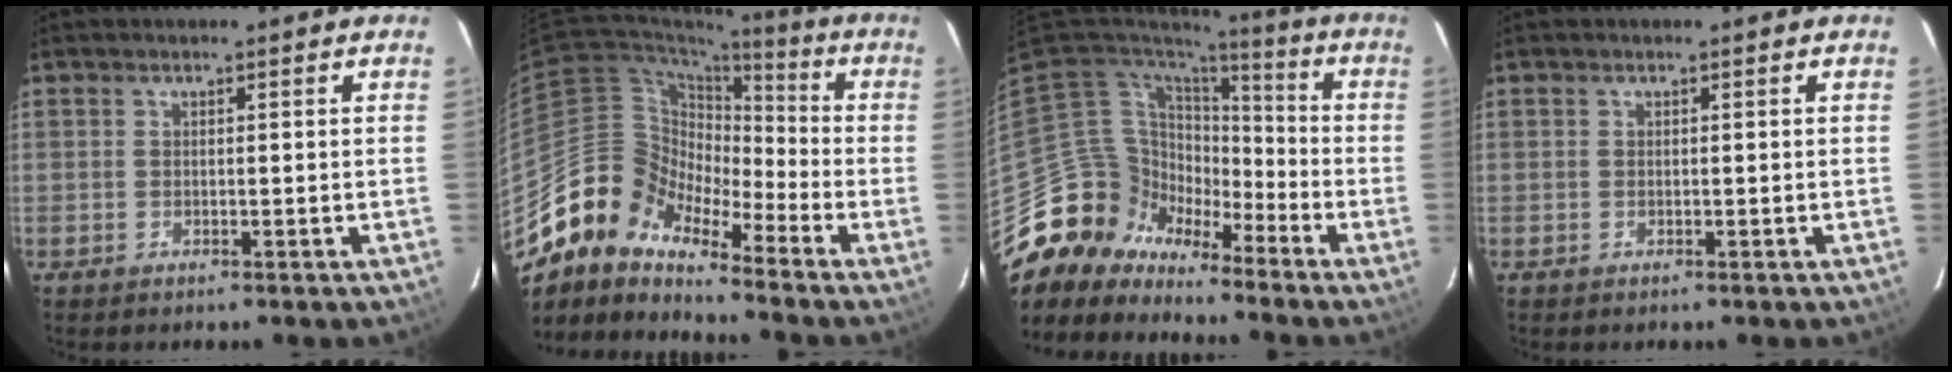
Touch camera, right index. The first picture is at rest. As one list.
[{"total": 11.6, "force": [-9.6, 5.7, 3.1], "torque": [-0.048, 0.025, -0.203]}, {"total": 11.7, "force": [-9.0, 7.4, -0.1], "torque": [-0.021, 0.037, -0.175]}, {"total": 0.0}]